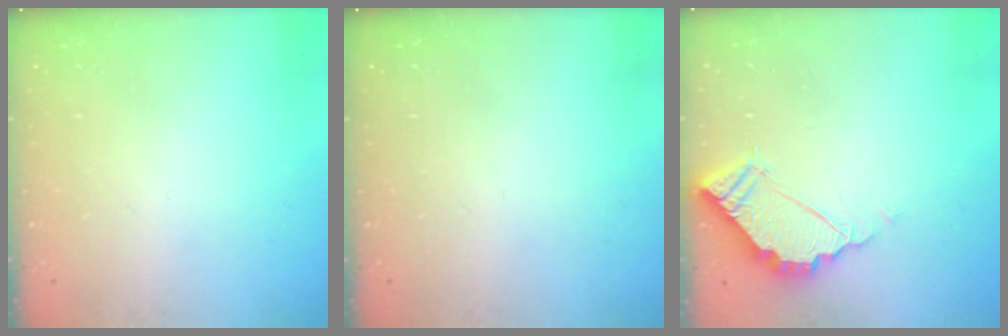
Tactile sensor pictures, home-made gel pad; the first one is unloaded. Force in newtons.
{"total": 0.0}
{"total": 6.7, "press": 6.7, "slide": 0.2}